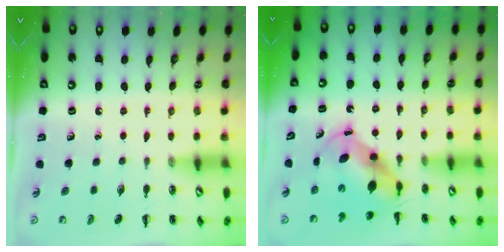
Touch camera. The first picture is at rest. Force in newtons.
{"total": 6.5, "press": 6.3, "slide": 1.4}